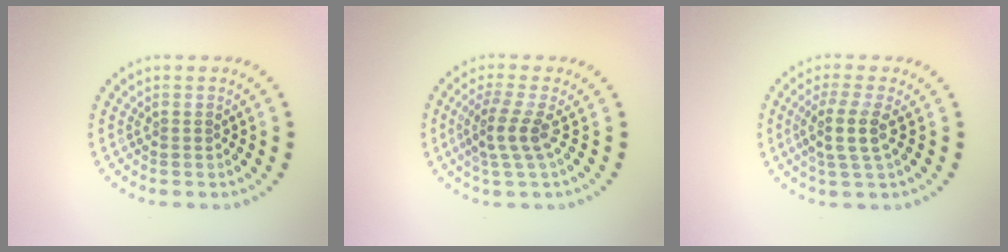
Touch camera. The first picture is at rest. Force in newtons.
{"total": 2.5, "press": 1.9, "slide": 1.7}
{"total": 2.9, "press": 2.3, "slide": 1.7}